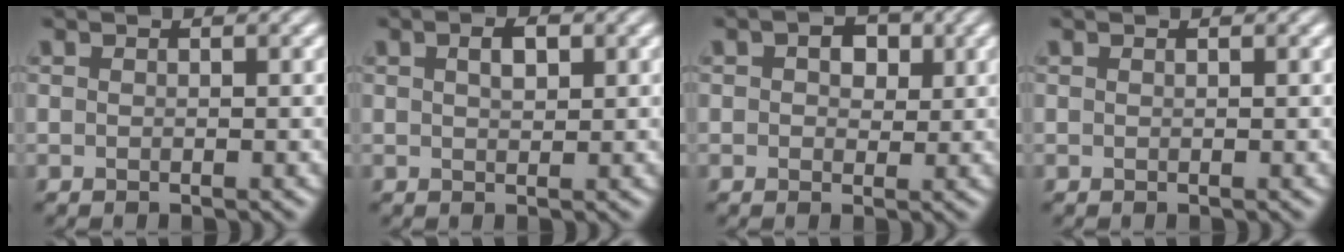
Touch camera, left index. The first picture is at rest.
{"total": 1.9, "force": [0.7, 0.9, 1.5], "torque": [-0.027, 0.003, 0.014]}
{"total": 2.6, "force": [0.8, 1.8, 1.8], "torque": [-0.024, 0.002, 0.008]}
{"total": 0.0}